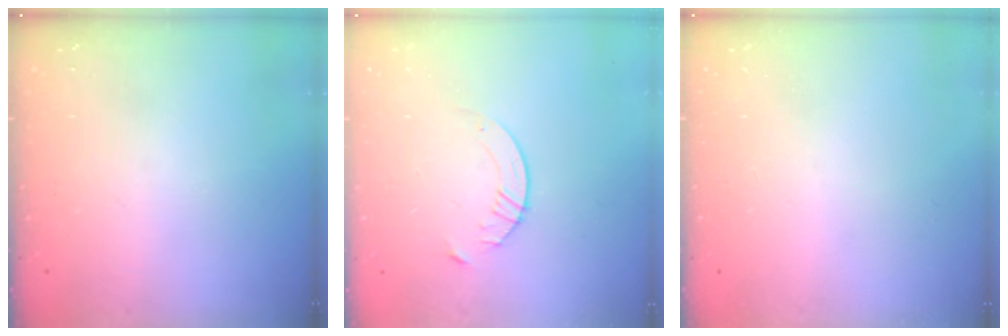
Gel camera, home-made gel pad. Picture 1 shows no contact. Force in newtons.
{"total": 4.1, "press": 4.1, "slide": 0.4}
{"total": 0.0}